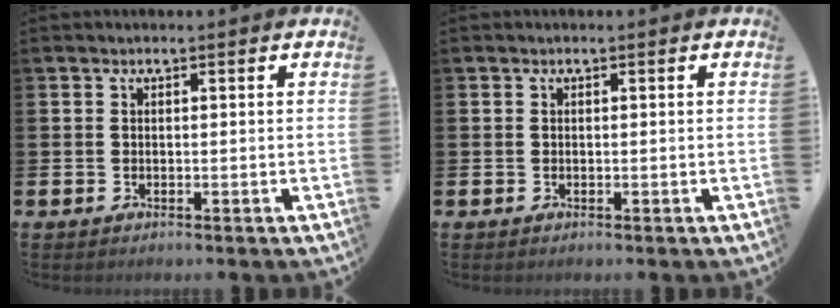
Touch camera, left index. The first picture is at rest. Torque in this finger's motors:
{"motor_torque": [0.00, 0.00, 0.00, 0.01]}